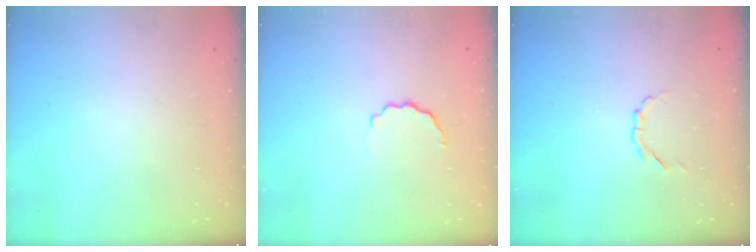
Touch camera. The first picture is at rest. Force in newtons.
{"total": 3.5, "press": 3.4, "slide": 1.0}
{"total": 2.9, "press": 2.7, "slide": 1.1}